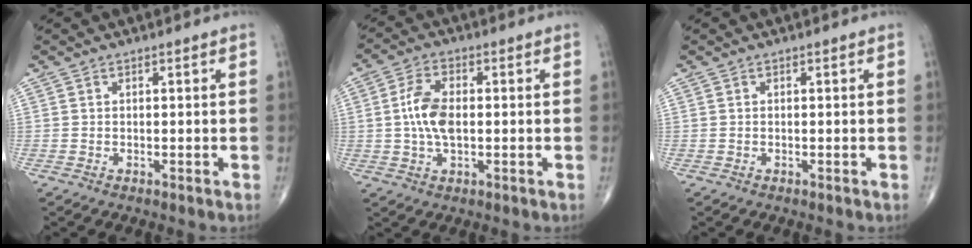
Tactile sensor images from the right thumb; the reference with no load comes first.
{"total": 7.5, "force": [0.1, 3.9, 6.4], "torque": [-0.131, 0.007, -0.001]}
{"total": 0.0}